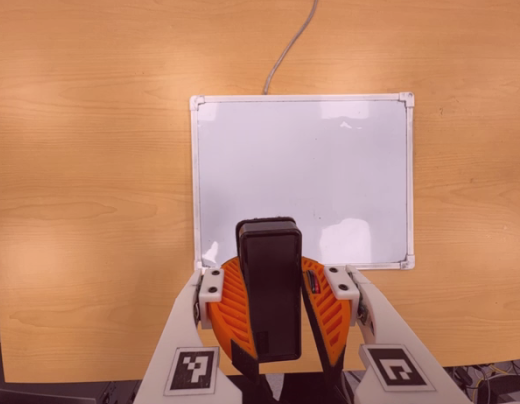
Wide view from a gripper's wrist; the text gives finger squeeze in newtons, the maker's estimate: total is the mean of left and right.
{"total": 12.0, "left": 11.4, "right": 12.7}